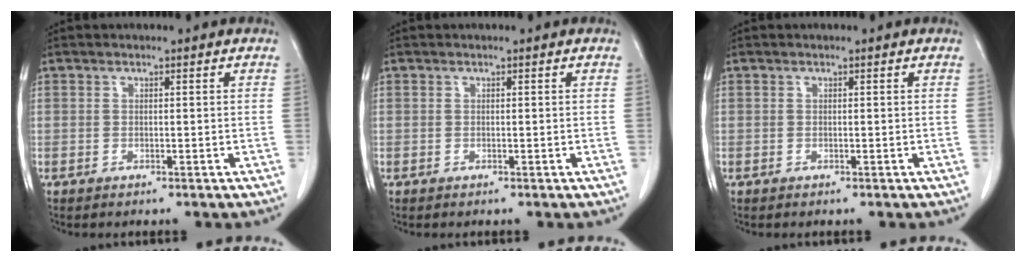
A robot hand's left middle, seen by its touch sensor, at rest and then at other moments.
{"total": 0.0}
{"total": 0.0}